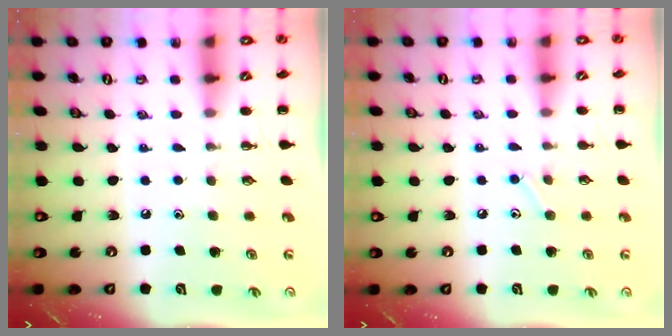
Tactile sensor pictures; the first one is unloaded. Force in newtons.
{"total": 5.3, "press": 5.1, "slide": 1.6}